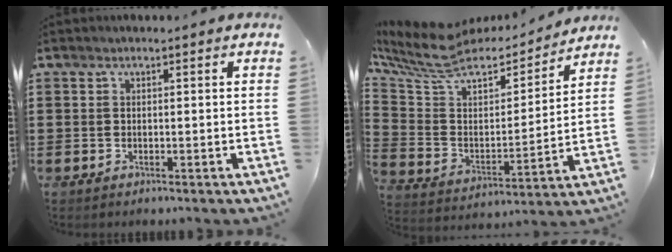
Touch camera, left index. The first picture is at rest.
{"total": 9.6, "force": [7.0, 4.6, 4.7], "torque": [-0.139, -0.044, 0.117]}